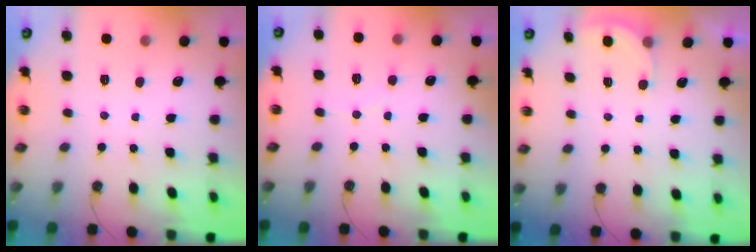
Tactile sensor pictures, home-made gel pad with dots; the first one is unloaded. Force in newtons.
{"total": 3.2, "press": 3.2, "slide": 0.3}
{"total": 2.5, "press": 2.4, "slide": 0.4}